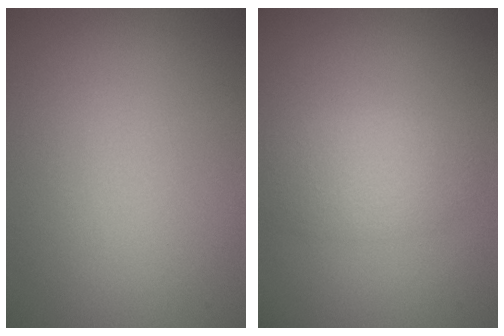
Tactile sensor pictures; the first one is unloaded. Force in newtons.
{"total": 2.8, "press": 2.8, "slide": 0.1}